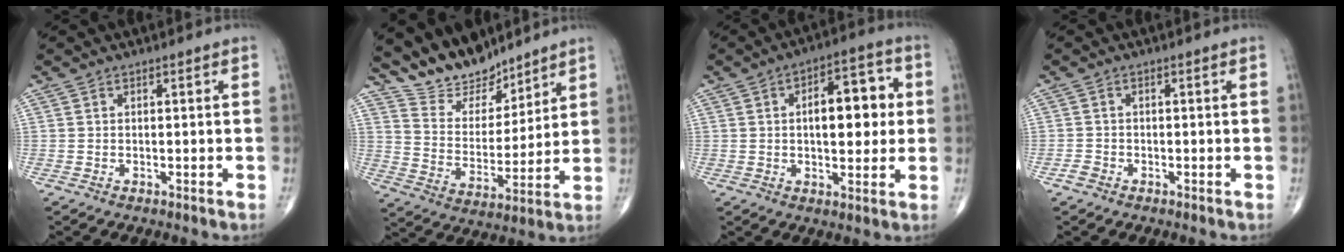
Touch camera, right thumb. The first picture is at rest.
{"total": 12.0, "force": [10.5, 4.8, 3.2], "torque": [-0.026, -0.075, 0.198]}
{"total": 12.4, "force": [1.6, 6.2, 10.7], "torque": [-0.119, 0.014, 0.021]}
{"total": 1.5, "force": [-1.0, 1.0, 0.4], "torque": [-0.010, 0.004, -0.021]}